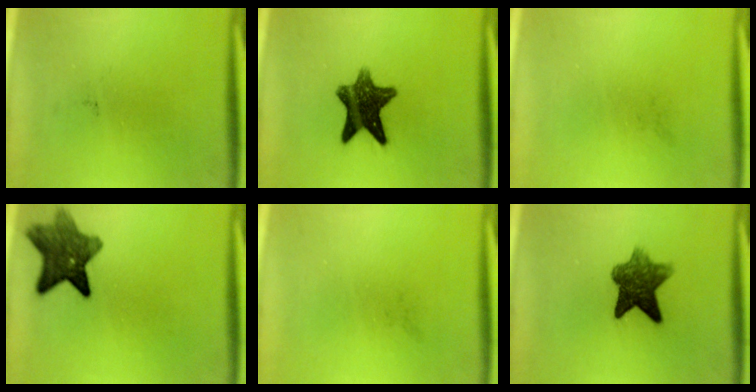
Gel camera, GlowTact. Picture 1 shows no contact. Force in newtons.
{"total": 10.7}
{"total": 0.0}
{"total": 9.0}
{"total": 0.0}
{"total": 8.0}